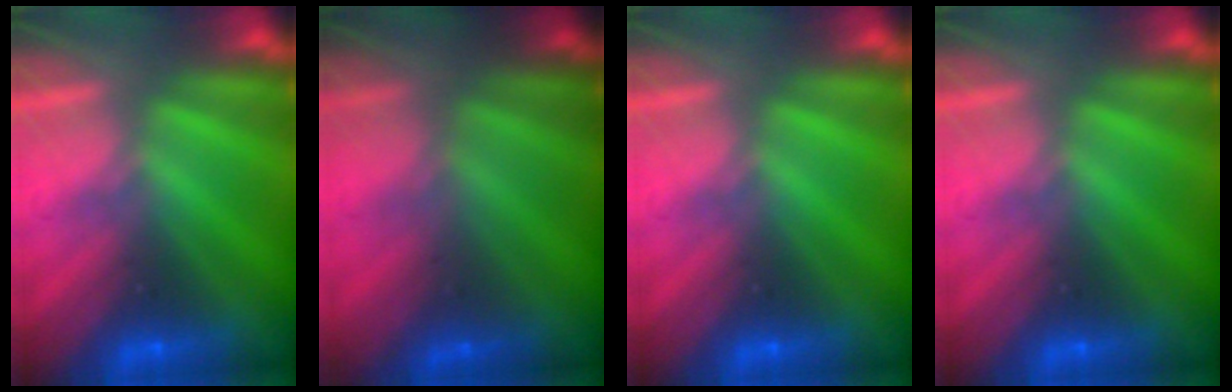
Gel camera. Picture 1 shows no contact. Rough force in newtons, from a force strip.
{"total": 1.5}
{"total": 0.0}
{"total": 0.0}